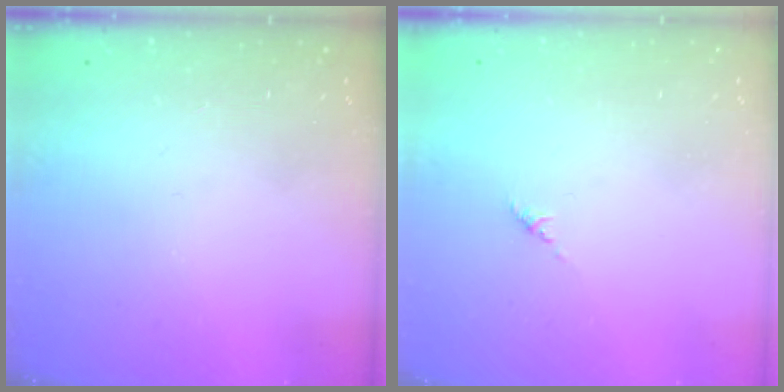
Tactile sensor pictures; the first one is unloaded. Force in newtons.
{"total": 0.6, "press": 0.4, "slide": 0.4}